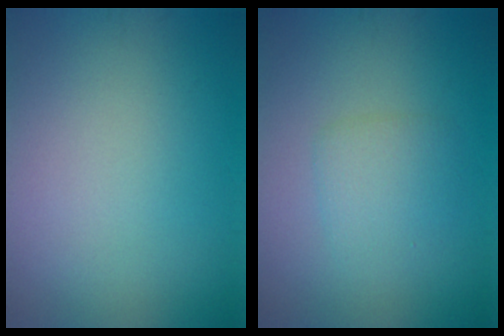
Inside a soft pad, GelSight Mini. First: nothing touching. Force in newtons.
{"total": 2.3, "press": 2.3, "slide": 0.1}